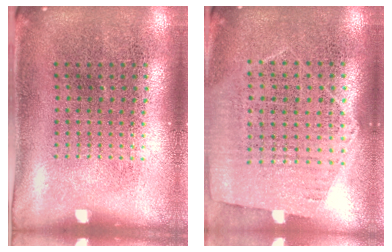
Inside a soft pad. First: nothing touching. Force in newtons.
{"total": 1.1, "press": 1.0, "slide": 0.5}